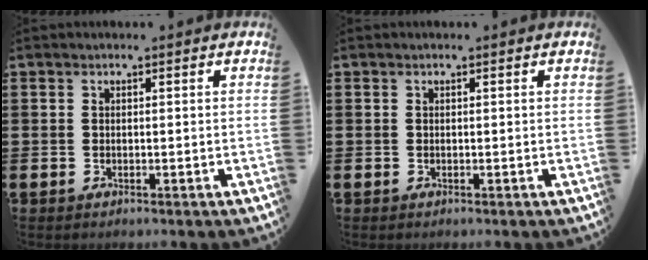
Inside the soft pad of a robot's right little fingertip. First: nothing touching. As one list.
[{"total": 0.0}]